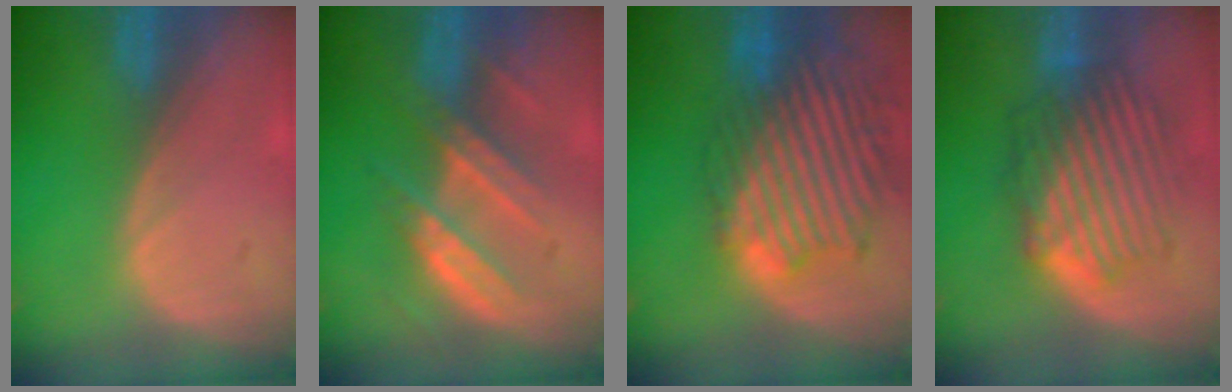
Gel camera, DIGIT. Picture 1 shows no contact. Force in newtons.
{"total": 7.5, "press": 7.2, "slide": 1.9}
{"total": 14.0, "press": 11.8, "slide": 7.4}
{"total": 8.4, "press": 8.1, "slide": 2.2}